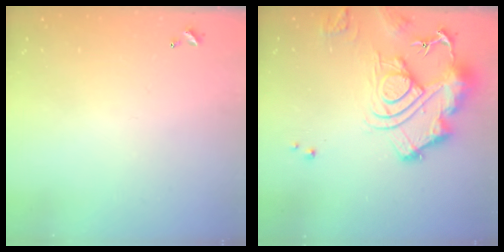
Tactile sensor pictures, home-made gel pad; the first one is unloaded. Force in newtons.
{"total": 16.2, "press": 16.1, "slide": 1.7}